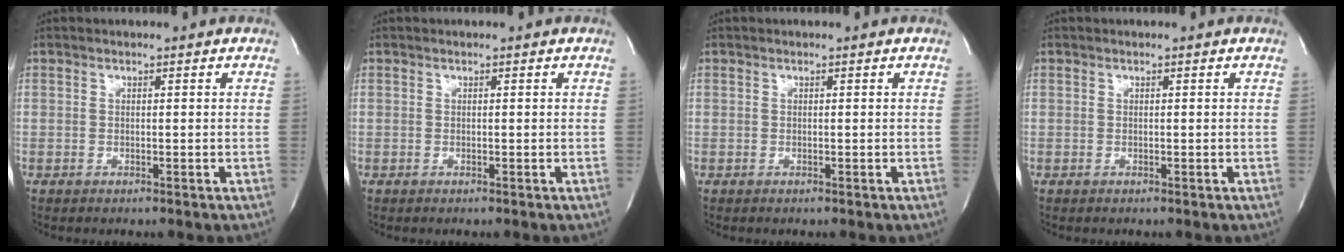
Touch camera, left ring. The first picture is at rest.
{"total": 0.0}
{"total": 0.0}
{"total": 0.0}